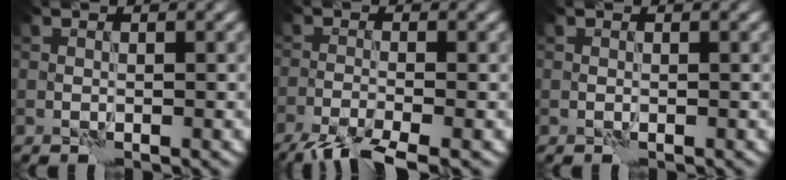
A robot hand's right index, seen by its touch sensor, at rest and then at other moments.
{"total": 6.0, "force": [-4.6, 1.1, 3.8], "torque": [-0.067, -0.016, -0.093]}
{"total": 0.0}